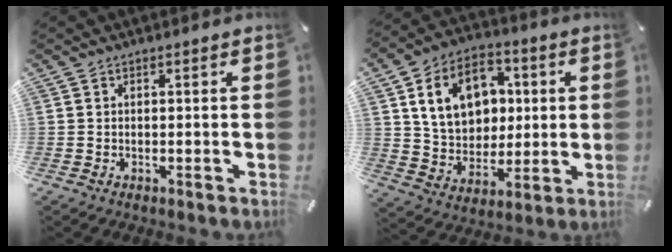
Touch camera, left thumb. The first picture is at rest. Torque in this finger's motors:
{"motor_torque": [1.95, 3.06, 2.16, -0.61, 0.25]}